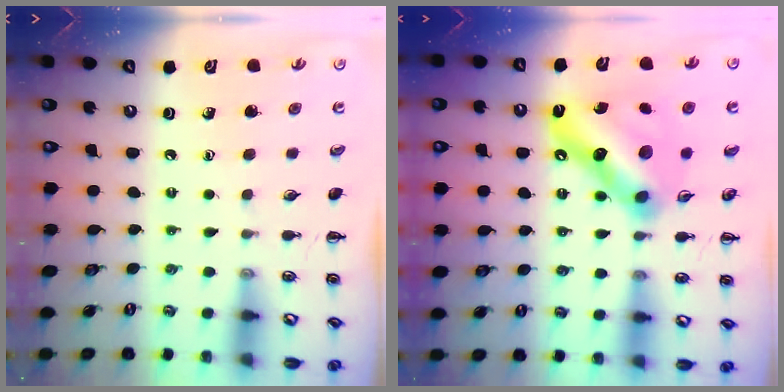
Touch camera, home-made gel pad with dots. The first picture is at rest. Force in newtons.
{"total": 17.1, "press": 17.0, "slide": 1.5}